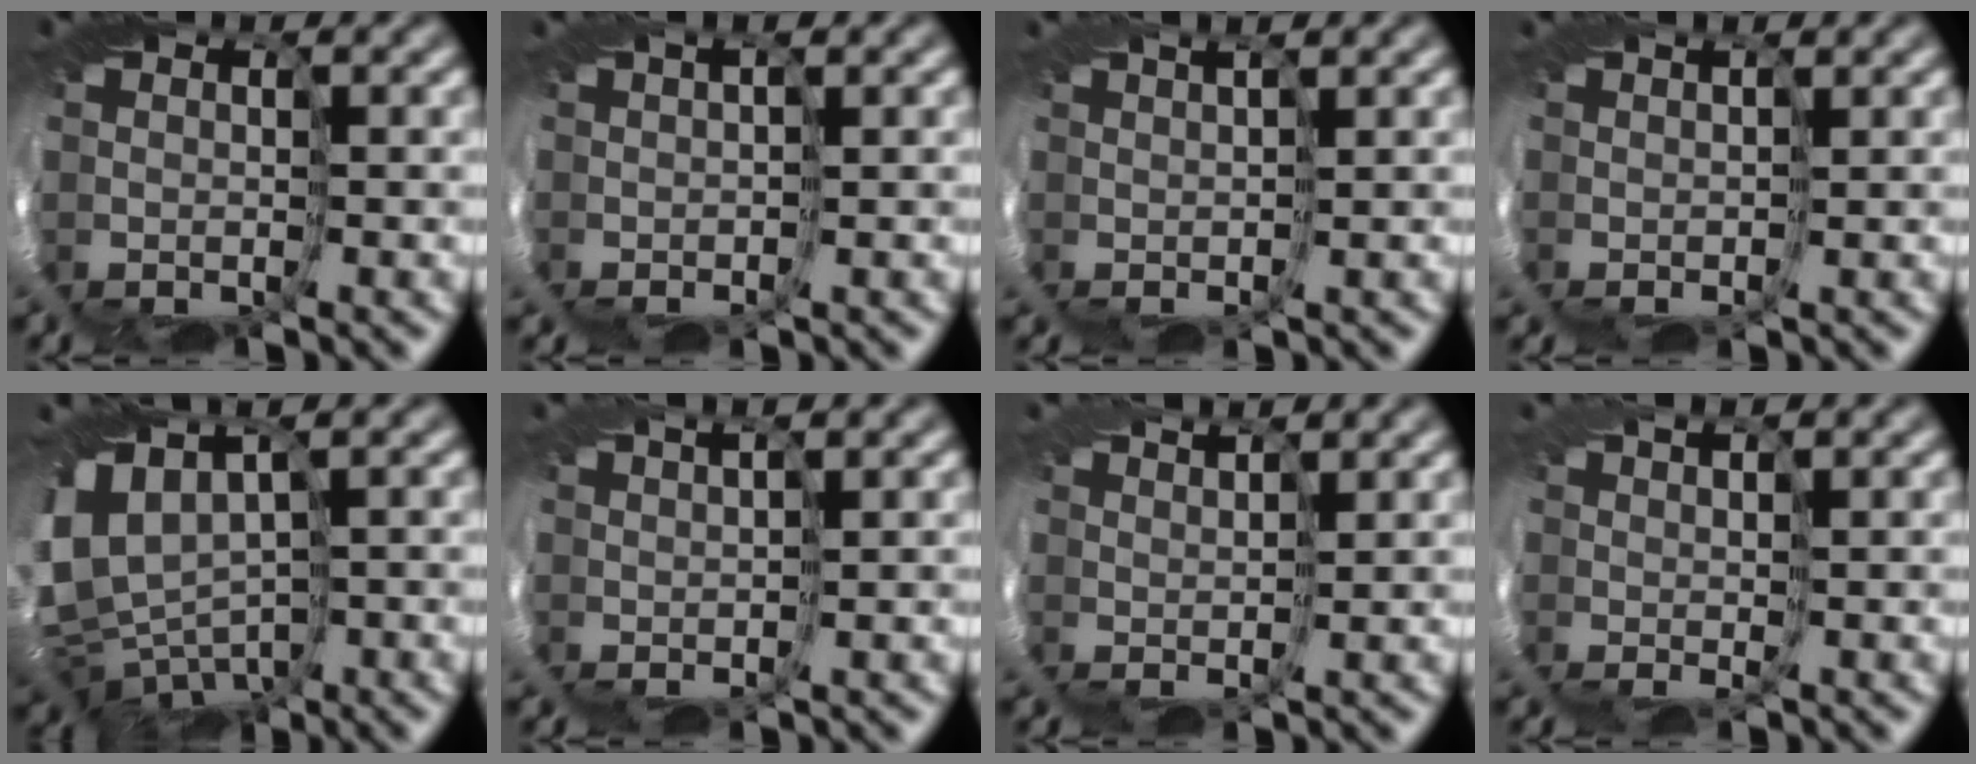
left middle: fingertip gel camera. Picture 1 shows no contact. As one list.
[{"total": 1.8, "force": [0.2, -1.7, -0.6], "torque": [0.029, 0.013, -0.002]}, {"total": 2.8, "force": [1.3, -2.3, -0.9], "torque": [0.029, 0.022, -0.001]}, {"total": 1.8, "force": [1.3, -1.1, -0.5], "torque": [0.008, 0.015, 0.009]}, {"total": 5.4, "force": [-1.4, 3.3, 4.0], "torque": [-0.085, -0.017, -0.025]}, {"total": 2.7, "force": [1.0, -2.4, -0.9], "torque": [0.032, 0.022, -0.003]}, {"total": 4.0, "force": [3.1, -2.3, -1.2], "torque": [0.024, 0.020, 0.013]}, {"total": 3.2, "force": [0.8, -2.8, -1.2], "torque": [0.033, 0.005, -0.009]}]